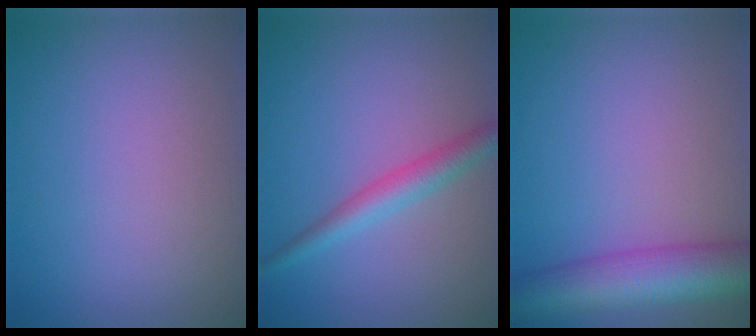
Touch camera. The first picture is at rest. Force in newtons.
{"total": 2.9, "press": 2.9, "slide": 0.1}
{"total": 8.4, "press": 8.4, "slide": 0.3}